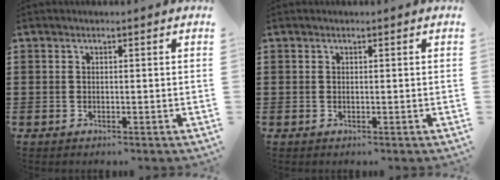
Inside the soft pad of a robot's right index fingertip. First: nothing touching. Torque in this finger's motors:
{"motor_torque": [0.00, 0.00, 0.00, -0.01]}